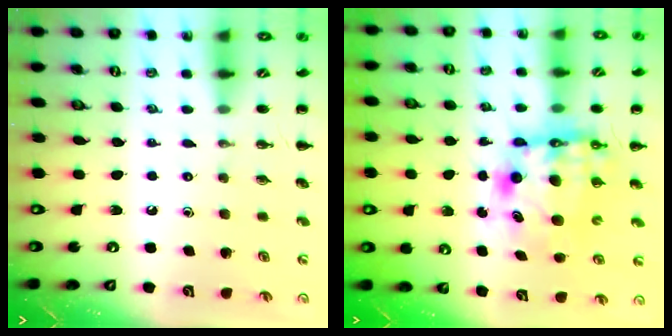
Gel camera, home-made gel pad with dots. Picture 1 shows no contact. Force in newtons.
{"total": 9.2, "press": 9.0, "slide": 2.2}